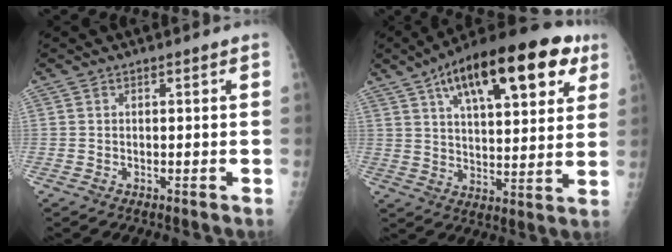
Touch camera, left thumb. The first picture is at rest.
{"total": 24.0, "force": [11.7, 9.4, 18.7], "torque": [-0.260, -0.003, 0.177]}